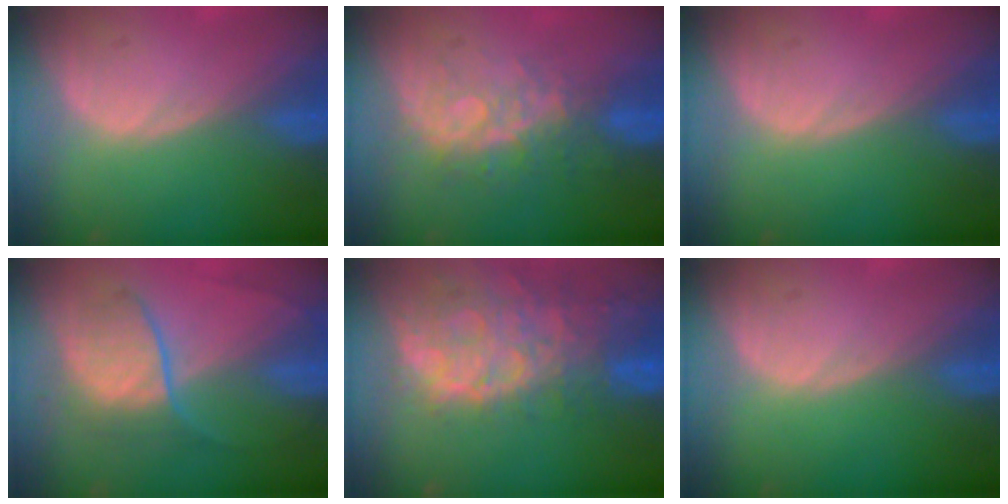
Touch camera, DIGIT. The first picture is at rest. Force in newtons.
{"total": 8.4, "press": 6.9, "slide": 4.8}
{"total": 0.0}
{"total": 6.7, "press": 6.6, "slide": 1.1}
{"total": 13.6, "press": 11.1, "slide": 7.8}
{"total": 0.0}